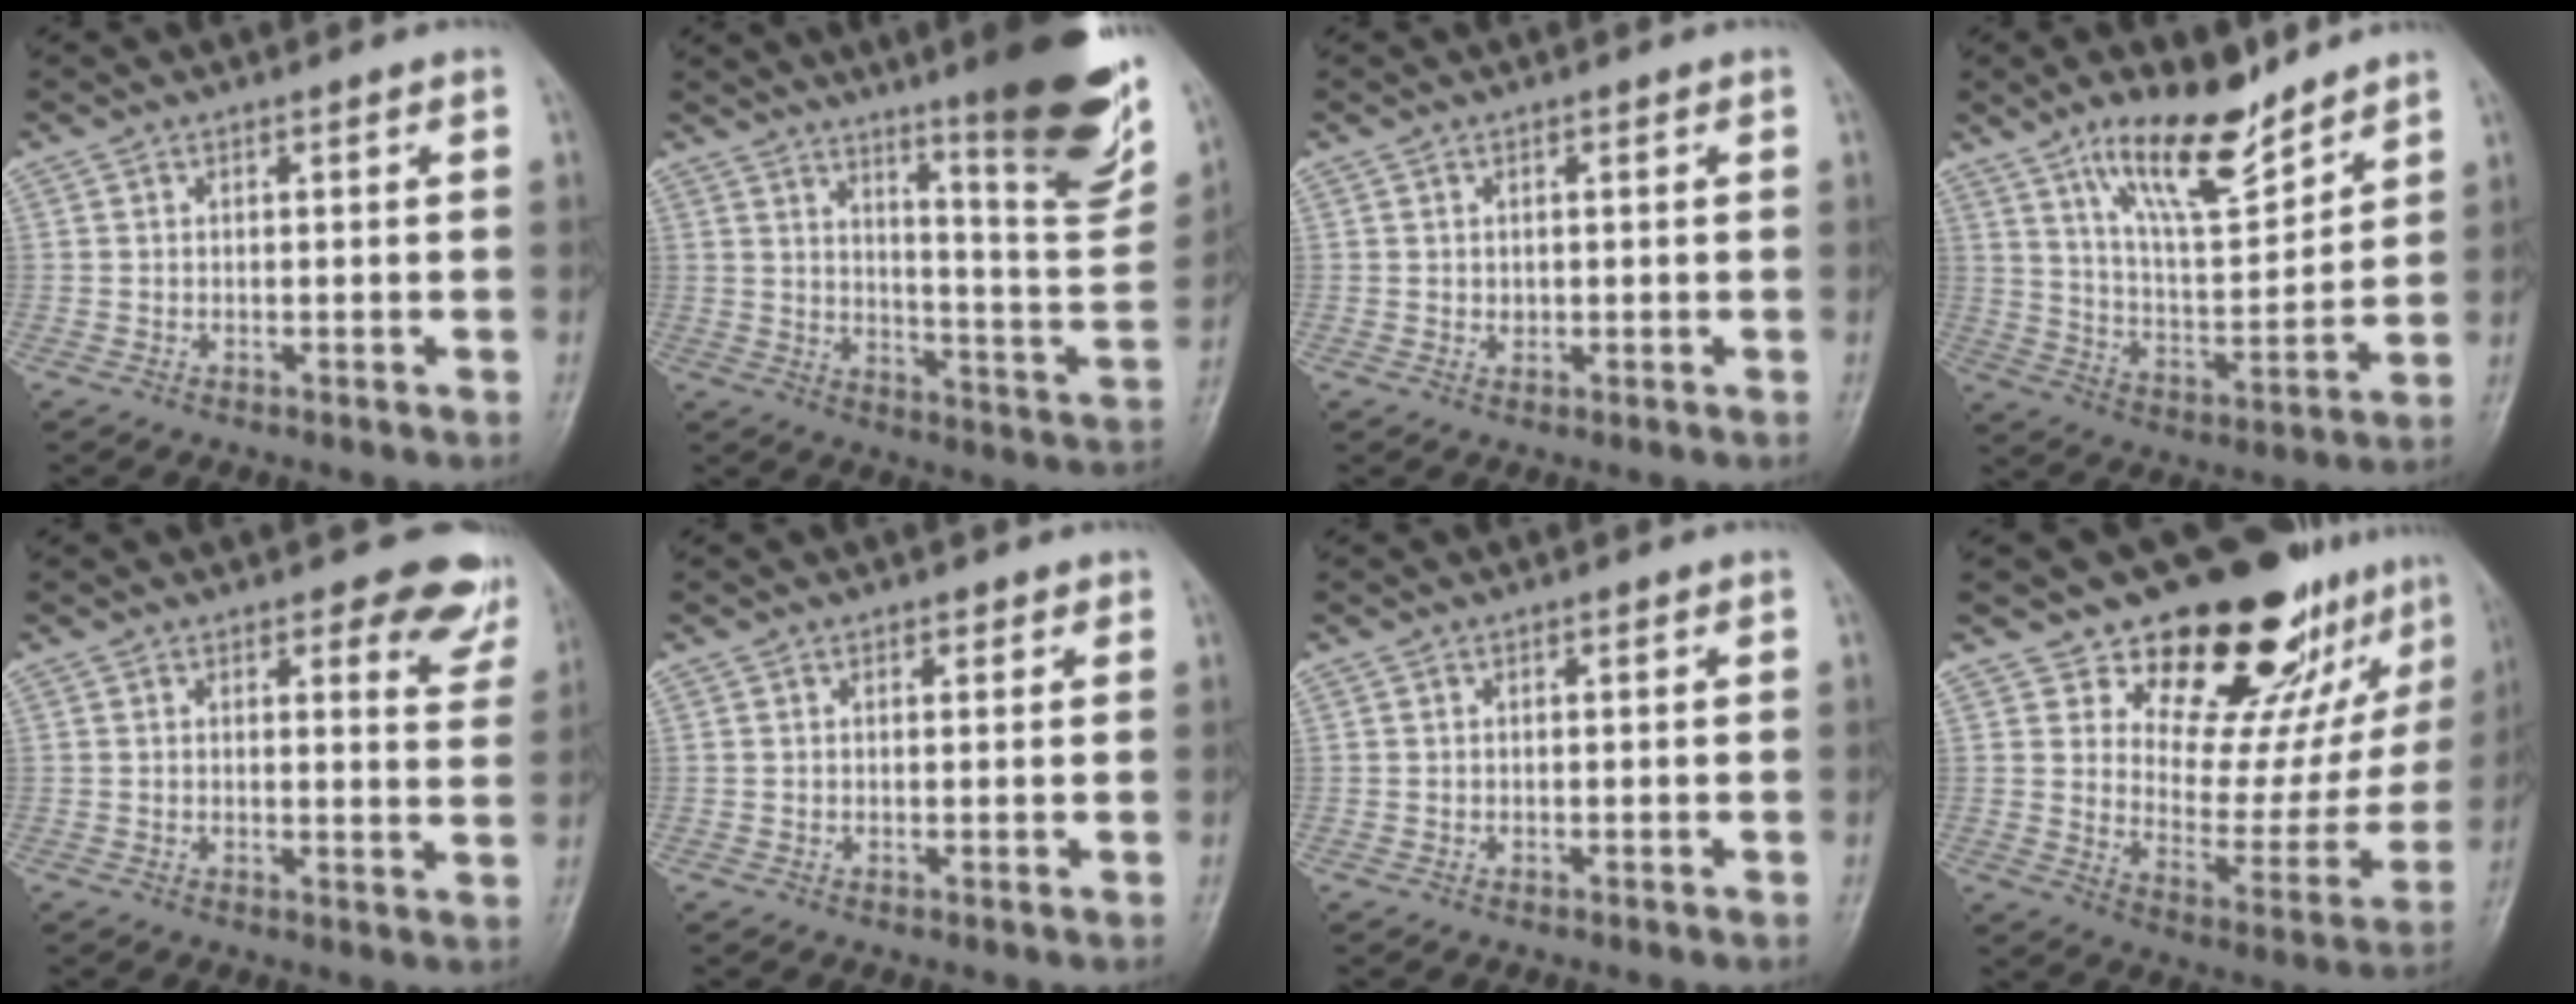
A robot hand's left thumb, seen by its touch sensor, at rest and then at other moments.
{"total": 22.5, "force": [14.5, 3.1, 16.9], "torque": [-0.207, -0.080, 0.206]}
{"total": 1.0, "force": [0.2, 0.8, 0.4], "torque": [-0.003, -0.001, 0.005]}
{"total": 15.0, "force": [10.7, 4.8, 9.4], "torque": [-0.136, -0.070, 0.196]}
{"total": 7.5, "force": [5.6, 3.1, 3.8], "torque": [-0.008, -0.034, 0.047]}
{"total": 1.2, "force": [0.8, 0.8, 0.4], "torque": [0.006, -0.004, 0.007]}
{"total": 0.0}
{"total": 23.5, "force": [16.4, 11.0, 12.7], "torque": [-0.116, -0.109, 0.233]}